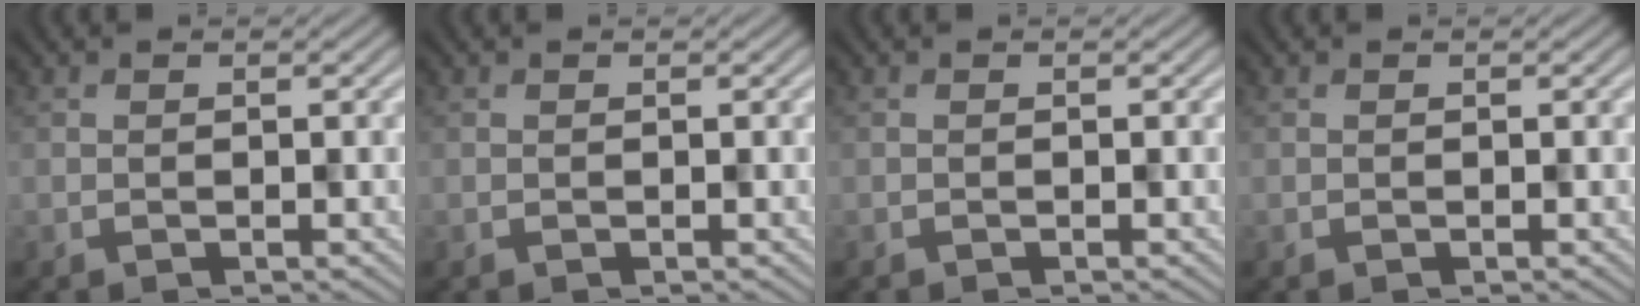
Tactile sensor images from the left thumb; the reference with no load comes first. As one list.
[{"total": 0.0}, {"total": 0.0}, {"total": 0.0}]